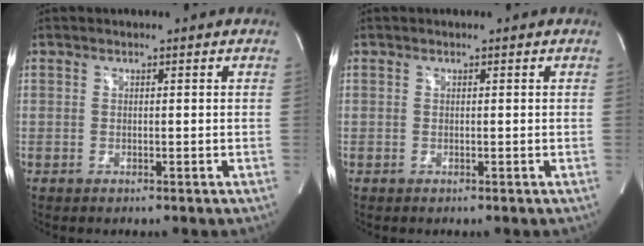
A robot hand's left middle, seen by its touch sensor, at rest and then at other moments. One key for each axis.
{"total": 0.0}